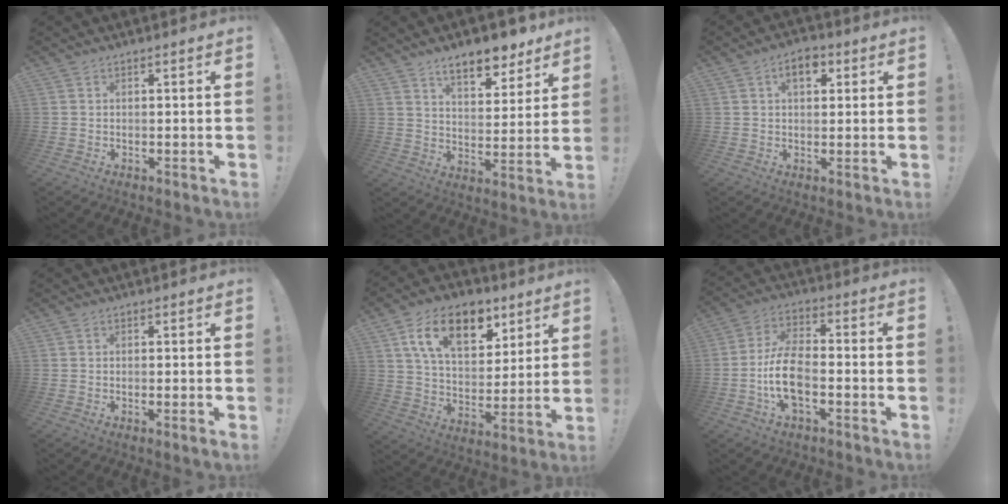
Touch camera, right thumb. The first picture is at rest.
{"total": 11.8, "force": [8.8, 4.8, 6.1], "torque": [-0.083, -0.059, 0.154]}
{"total": 5.9, "force": [2.4, 3.4, 4.3], "torque": [-0.060, 0.002, 0.039]}
{"total": 1.4, "force": [-0.5, -0.4, 1.2], "torque": [-0.026, 0.000, -0.008]}
{"total": 18.4, "force": [9.4, 10.4, 11.8], "torque": [-0.188, -0.032, 0.168]}
{"total": 12.2, "force": [-4.5, 5.9, 9.8], "torque": [-0.197, 0.015, -0.079]}